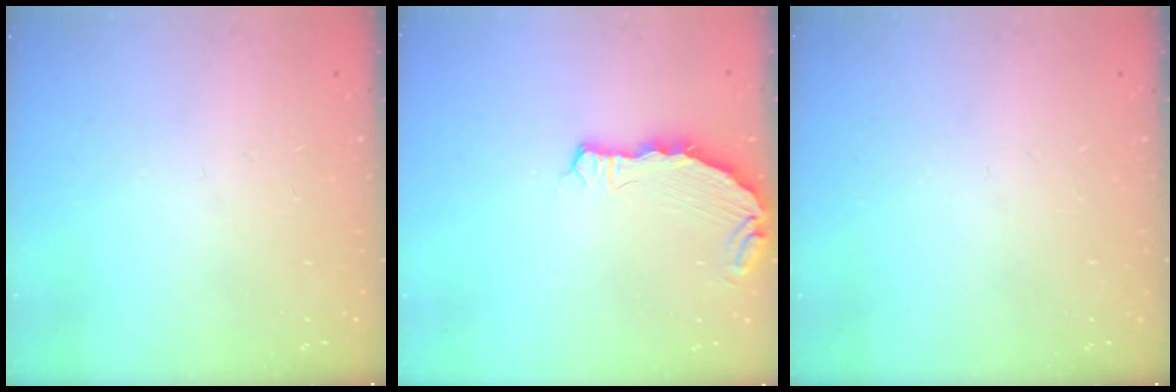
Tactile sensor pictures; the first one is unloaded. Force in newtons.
{"total": 7.1, "press": 5.5, "slide": 4.6}
{"total": 0.0}